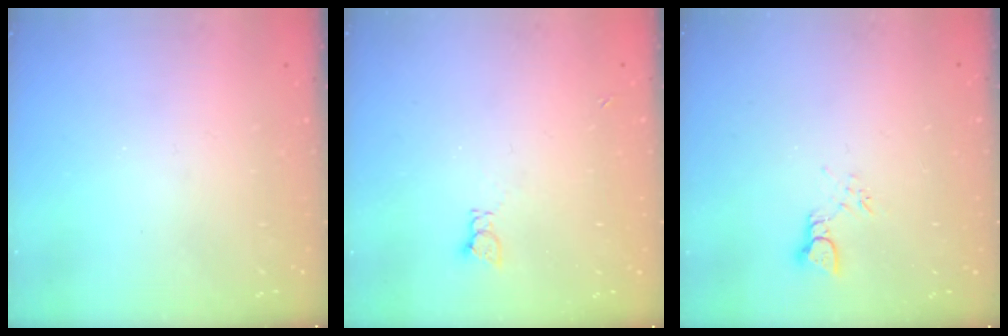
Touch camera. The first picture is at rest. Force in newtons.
{"total": 2.0, "press": 2.0, "slide": 0.3}
{"total": 2.6, "press": 2.6, "slide": 0.2}